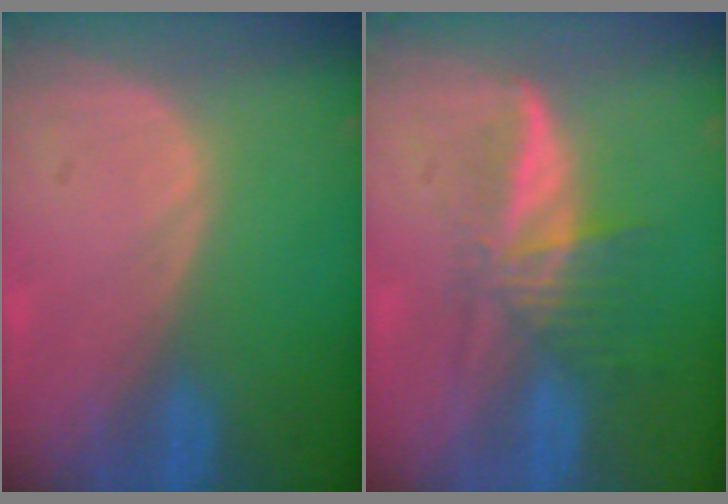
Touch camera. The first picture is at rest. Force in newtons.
{"total": 5.8, "press": 5.3, "slide": 2.5}